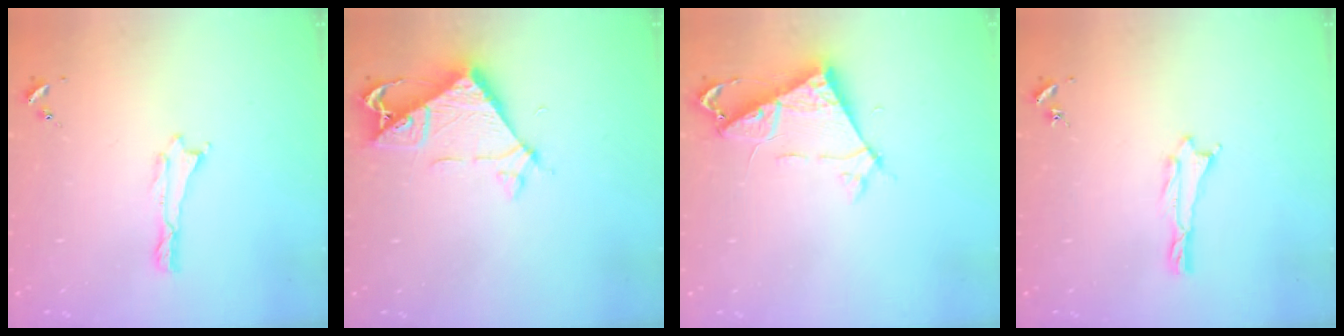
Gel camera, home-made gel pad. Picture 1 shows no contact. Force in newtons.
{"total": 6.8, "press": 6.8, "slide": 0.6}
{"total": 6.9, "press": 6.8, "slide": 0.7}
{"total": 0.5, "press": 0.5, "slide": 0.2}